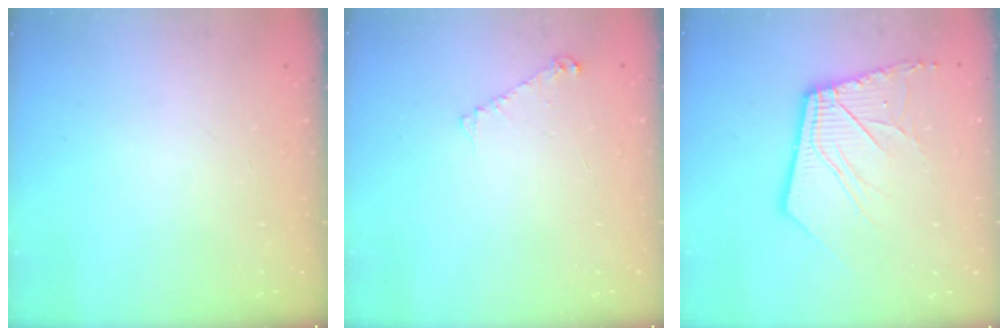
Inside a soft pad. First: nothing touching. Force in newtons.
{"total": 4.5, "press": 4.5, "slide": 0.5}
{"total": 13.5, "press": 13.4, "slide": 1.8}